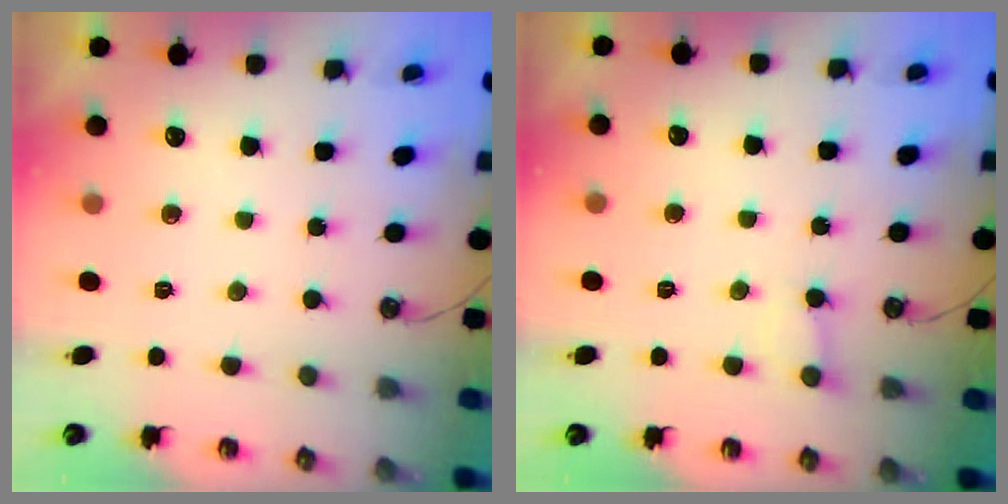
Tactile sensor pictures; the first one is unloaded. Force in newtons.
{"total": 3.7, "press": 3.7, "slide": 0.3}